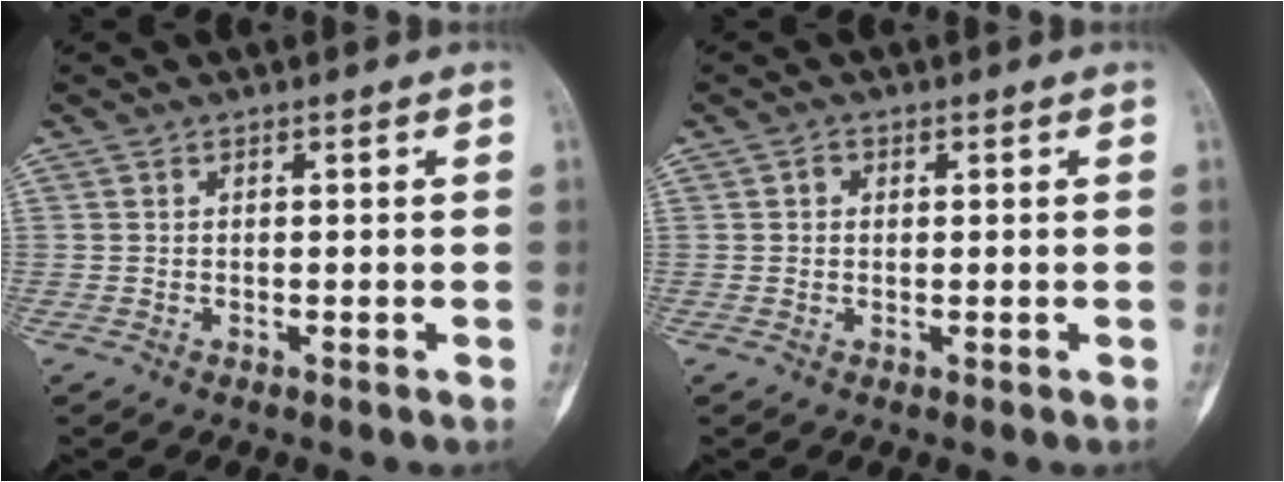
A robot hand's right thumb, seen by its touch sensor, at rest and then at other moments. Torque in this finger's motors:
{"motor_torque": [0.30, 0.06, 0.09, 0.10, 0.04]}